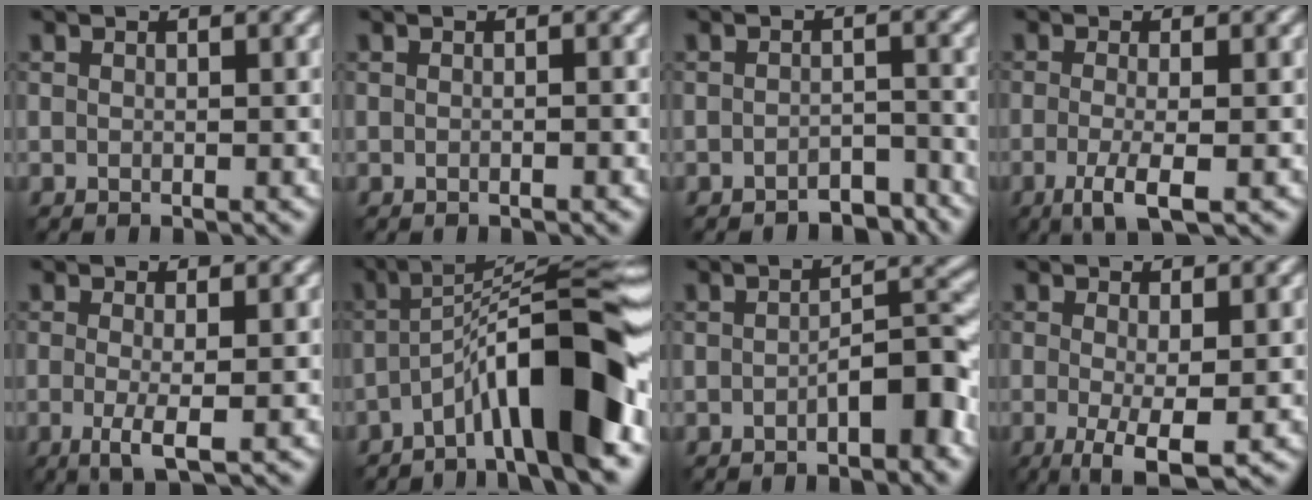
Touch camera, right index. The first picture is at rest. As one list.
[{"total": 1.5, "force": [-0.2, 0.9, 1.1], "torque": [0.006, 0.010, -0.016]}, {"total": 3.7, "force": [-3.6, 0.3, 0.5], "torque": [-0.007, 0.005, -0.041]}, {"total": 3.4, "force": [-1.6, 0.6, 2.9], "torque": [-0.058, 0.000, -0.023]}, {"total": 2.5, "force": [-1.0, 0.2, 2.3], "torque": [-0.048, -0.004, -0.008]}, {"total": 11.3, "force": [-5.5, 1.6, 9.8], "torque": [-0.142, 0.031, -0.086]}, {"total": 3.6, "force": [-1.9, 0.7, 3.0], "torque": [-0.047, 0.015, -0.024]}, {"total": 4.2, "force": [-1.5, 0.8, 3.9], "torque": [-0.074, -0.007, -0.015]}]